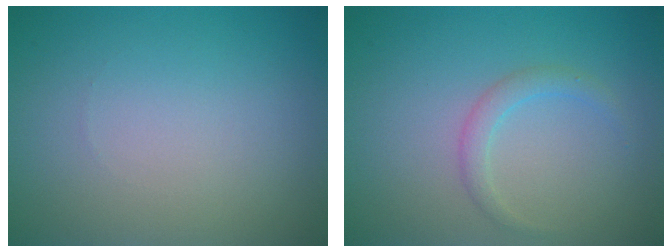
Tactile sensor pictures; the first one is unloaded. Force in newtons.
{"total": 1.5, "press": 1.5, "slide": 0.1}